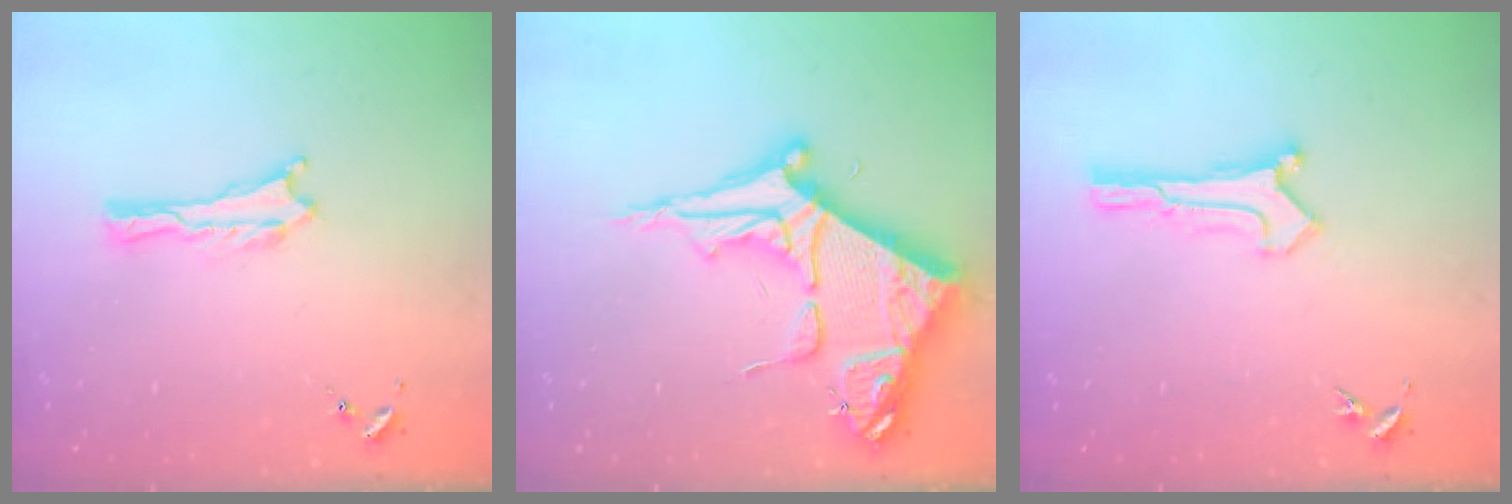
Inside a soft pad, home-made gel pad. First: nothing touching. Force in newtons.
{"total": 11.3, "press": 11.2, "slide": 1.2}
{"total": 0.0}